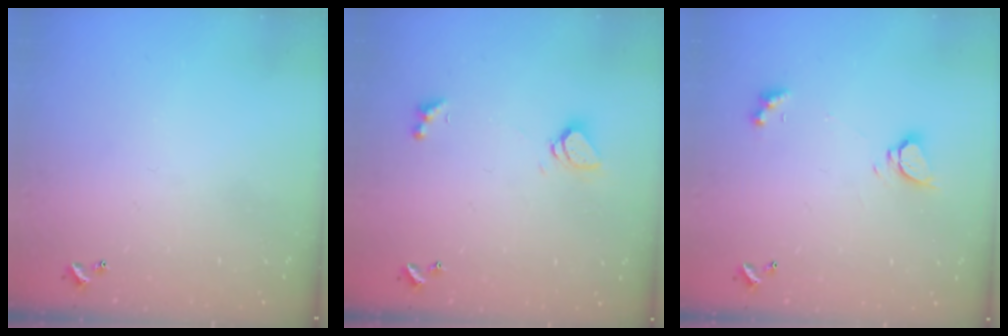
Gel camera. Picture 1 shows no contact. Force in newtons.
{"total": 1.6, "press": 1.5, "slide": 0.4}
{"total": 3.3, "press": 3.3, "slide": 0.4}